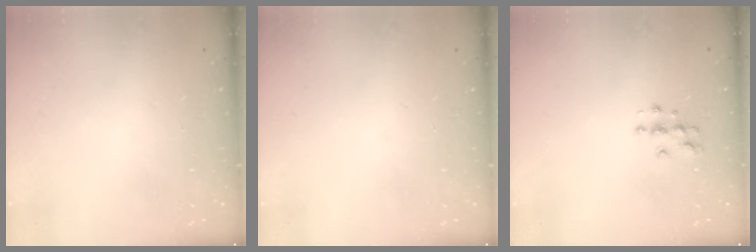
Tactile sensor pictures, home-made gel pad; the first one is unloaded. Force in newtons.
{"total": 0.0}
{"total": 4.5, "press": 4.4, "slide": 0.4}